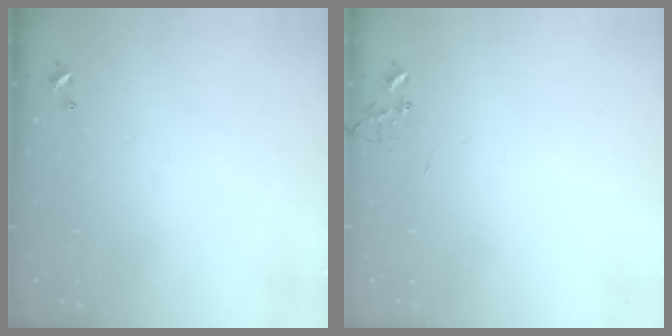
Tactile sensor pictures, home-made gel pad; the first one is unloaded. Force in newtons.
{"total": 0.0}